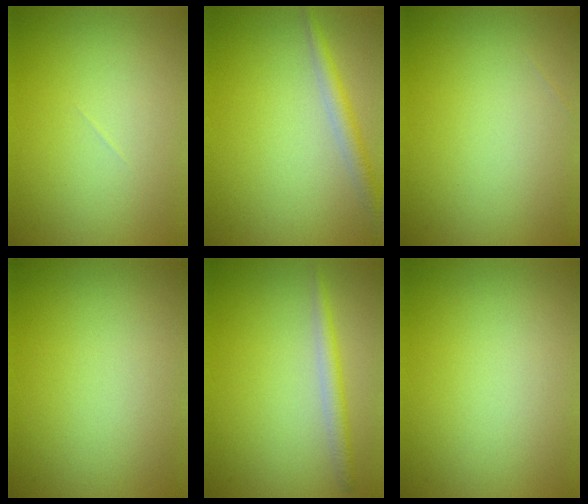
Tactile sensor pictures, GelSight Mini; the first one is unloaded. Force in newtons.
{"total": 2.3, "press": 2.3, "slide": 0.1}
{"total": 0.0}
{"total": 0.0}
{"total": 2.0, "press": 2.0, "slide": 0.1}
{"total": 0.0}